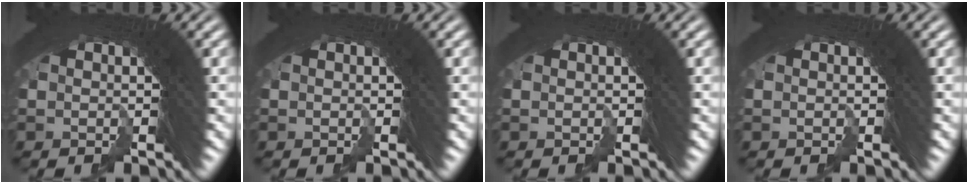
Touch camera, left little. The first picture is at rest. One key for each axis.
{"total": 0.0}
{"total": 0.0}
{"total": 0.0}